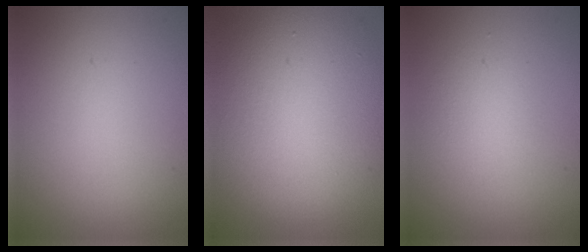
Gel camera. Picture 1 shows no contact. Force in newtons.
{"total": 11.1, "press": 11.1, "slide": 0.7}
{"total": 1.7, "press": 1.7, "slide": 0.0}